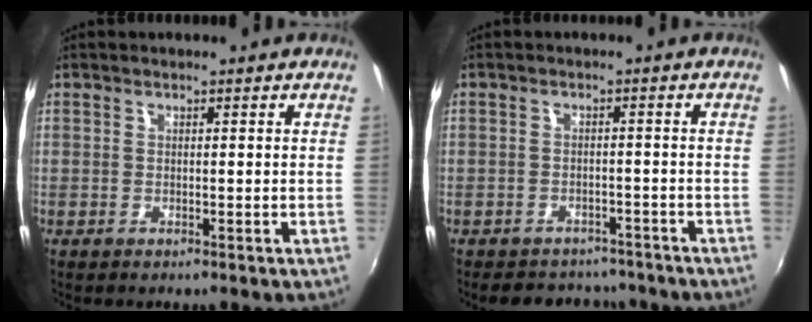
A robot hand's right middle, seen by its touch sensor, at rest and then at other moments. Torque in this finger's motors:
{"motor_torque": [0.65, -0.66, 0.05, 0.01]}